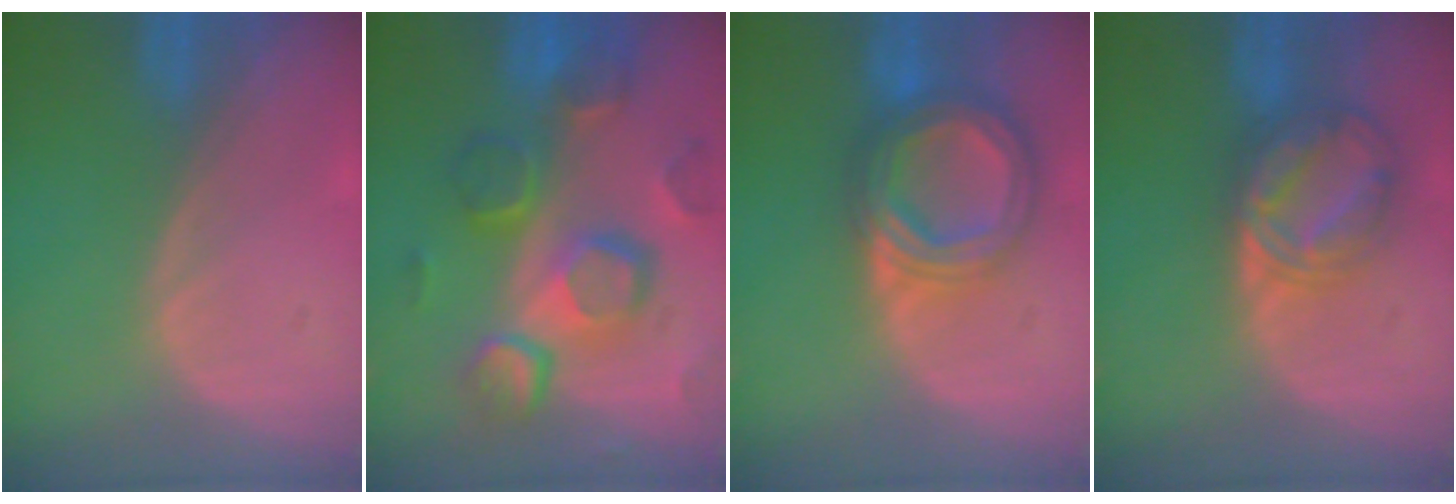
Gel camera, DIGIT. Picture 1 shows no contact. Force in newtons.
{"total": 12.3, "press": 10.6, "slide": 6.2}
{"total": 8.4, "press": 8.4, "slide": 0.5}
{"total": 7.3, "press": 7.3, "slide": 0.5}